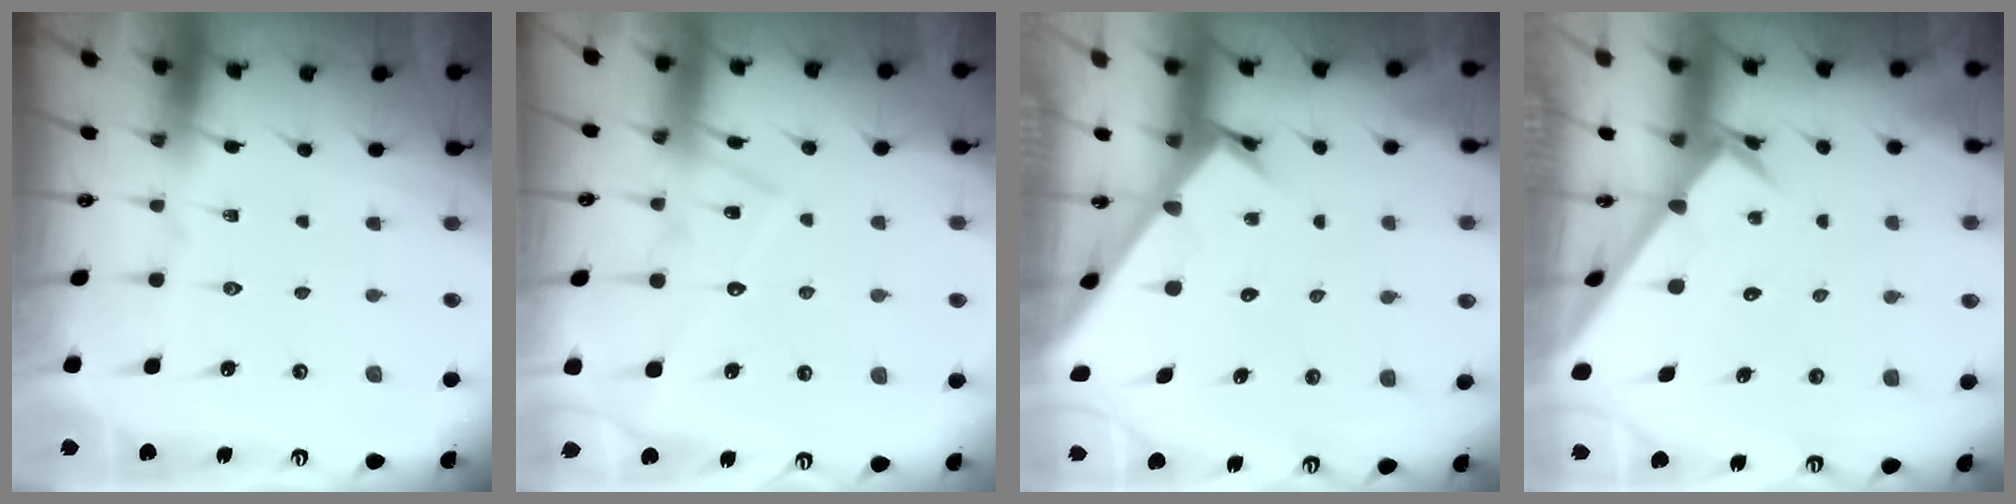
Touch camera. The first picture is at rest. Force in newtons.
{"total": 13.1, "press": 13.1, "slide": 0.9}
{"total": 2.2, "press": 2.2, "slide": 0.2}
{"total": 2.7, "press": 2.7, "slide": 0.2}